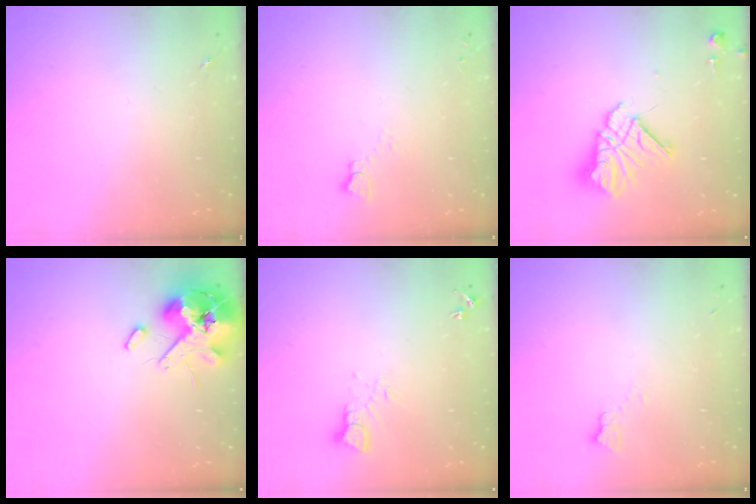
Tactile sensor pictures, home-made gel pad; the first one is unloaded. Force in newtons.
{"total": 2.5, "press": 2.5, "slide": 0.1}
{"total": 14.4, "press": 14.3, "slide": 1.4}
{"total": 13.3, "press": 13.1, "slide": 2.2}
{"total": 3.6, "press": 3.5, "slide": 0.3}
{"total": 2.3, "press": 2.3, "slide": 0.2}